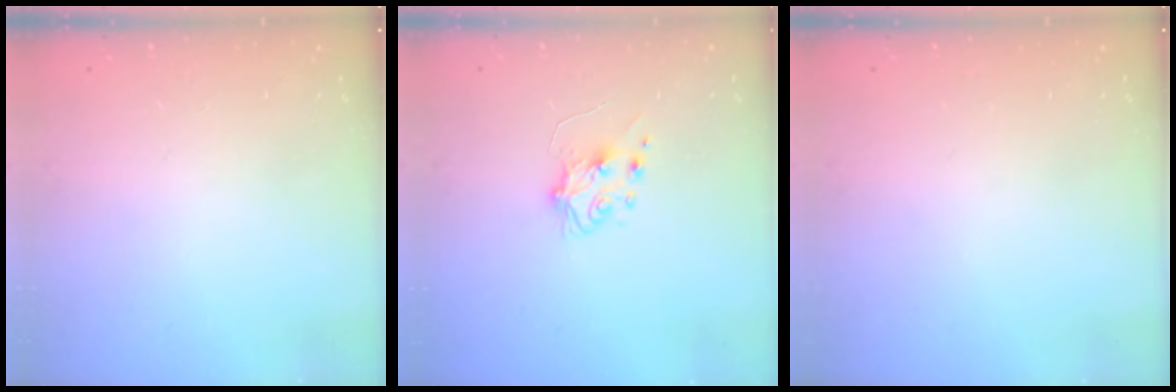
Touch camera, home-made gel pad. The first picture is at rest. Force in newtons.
{"total": 5.9, "press": 5.9, "slide": 0.9}
{"total": 0.0}